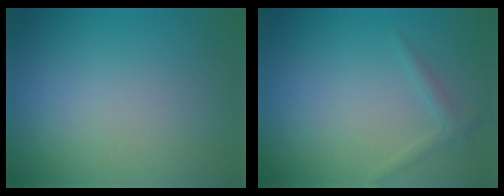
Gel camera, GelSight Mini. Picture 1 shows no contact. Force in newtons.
{"total": 1.1, "press": 1.1, "slide": 0.1}